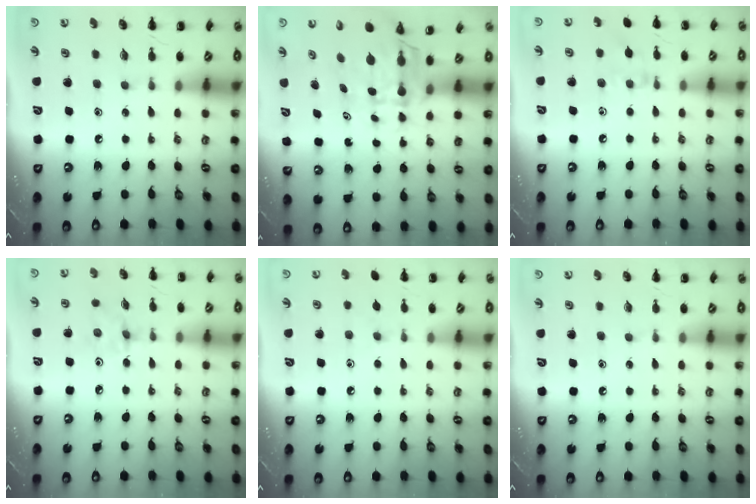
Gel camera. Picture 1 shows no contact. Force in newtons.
{"total": 5.7, "press": 5.5, "slide": 1.4}
{"total": 6.8, "press": 6.6, "slide": 1.6}
{"total": 2.9, "press": 2.7, "slide": 0.9}
{"total": 2.9, "press": 2.7, "slide": 1.2}
{"total": 0.0}